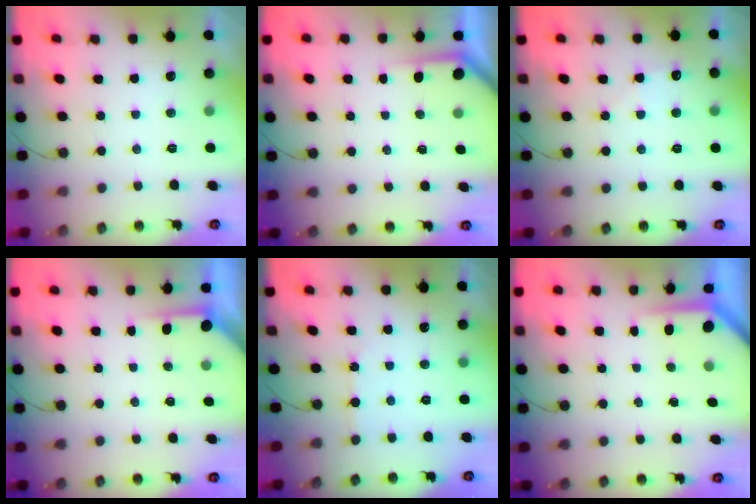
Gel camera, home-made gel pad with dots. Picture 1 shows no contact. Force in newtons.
{"total": 1.8, "press": 1.8, "slide": 0.3}
{"total": 4.5, "press": 4.5, "slide": 0.6}
{"total": 3.8, "press": 3.8, "slide": 0.4}
{"total": 2.8, "press": 2.8, "slide": 0.4}
{"total": 3.8, "press": 3.8, "slide": 0.3}